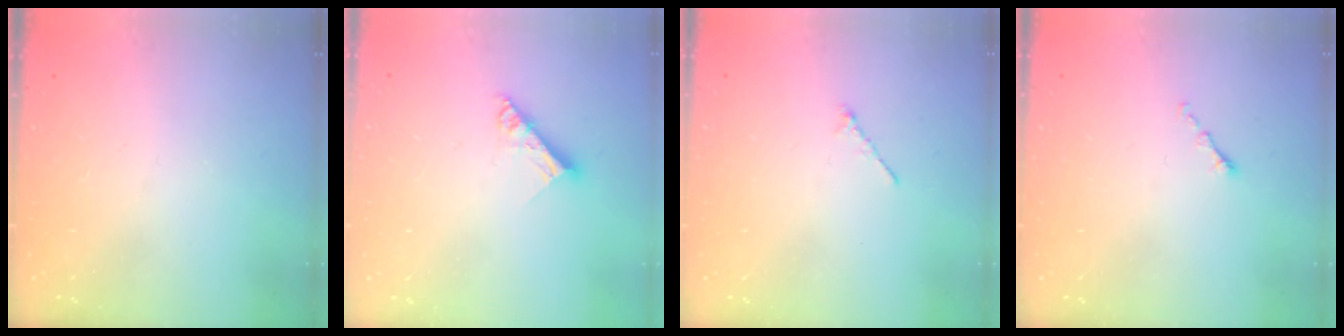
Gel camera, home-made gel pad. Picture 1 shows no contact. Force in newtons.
{"total": 7.9, "press": 7.9, "slide": 0.8}
{"total": 0.8, "press": 0.7, "slide": 0.4}
{"total": 0.6, "press": 0.5, "slide": 0.2}